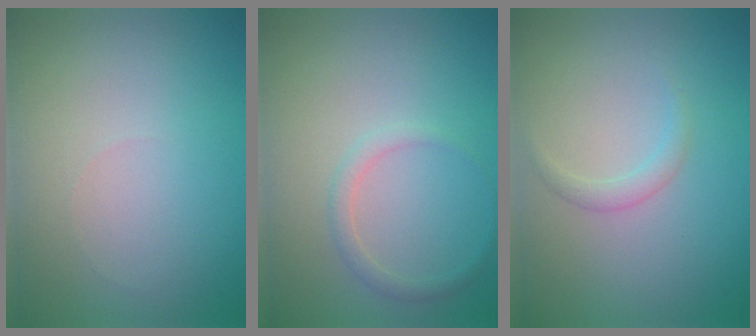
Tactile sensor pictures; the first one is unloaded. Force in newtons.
{"total": 1.3, "press": 1.3, "slide": 0.1}
{"total": 1.1, "press": 1.1, "slide": 0.1}